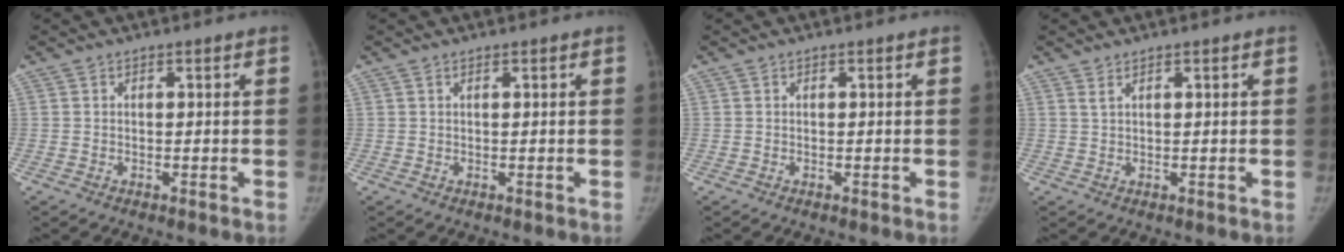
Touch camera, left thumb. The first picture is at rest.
{"total": 0.0}
{"total": 0.0}
{"total": 0.7, "force": [0.6, 0.1, 0.4], "torque": [-0.009, 0.003, 0.013]}